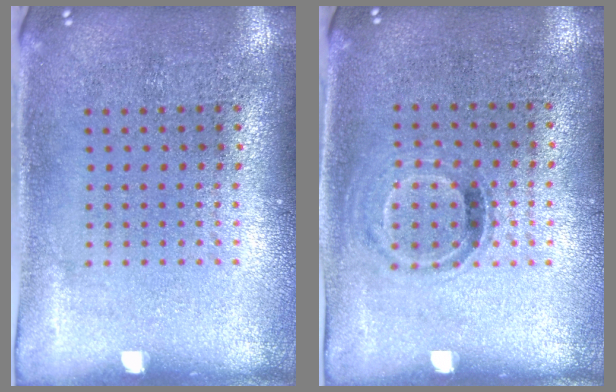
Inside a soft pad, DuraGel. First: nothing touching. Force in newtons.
{"total": 0.9, "press": 0.7, "slide": 0.5}